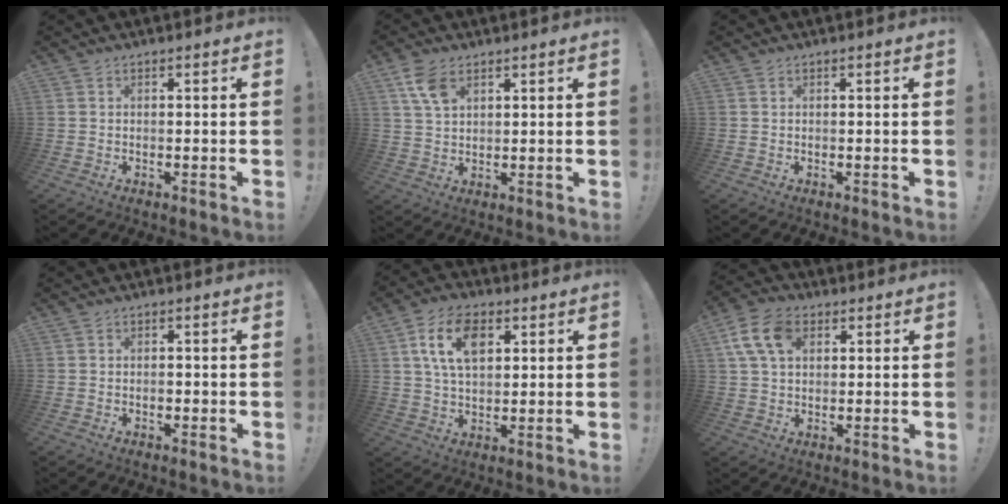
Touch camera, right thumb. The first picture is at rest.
{"total": 7.4, "force": [4.0, 4.2, 4.6], "torque": [-0.080, -0.012, 0.078]}
{"total": 0.0}
{"total": 0.9, "force": [-0.6, 0.5, 0.5], "torque": [-0.008, 0.002, -0.009]}
{"total": 13.1, "force": [4.6, 8.0, 9.3], "torque": [-0.167, 0.010, 0.085]}
{"total": 11.7, "force": [4.0, 7.8, 7.7], "torque": [-0.153, 0.008, 0.080]}